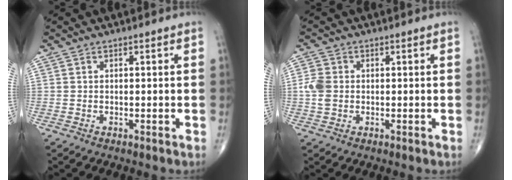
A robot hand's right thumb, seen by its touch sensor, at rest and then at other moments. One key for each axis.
{"total": 4.2, "fx": -0.1, "fy": 3.3, "fz": 2.6, "tx": -0.059, "ty": 0.006, "tz": -0.005}